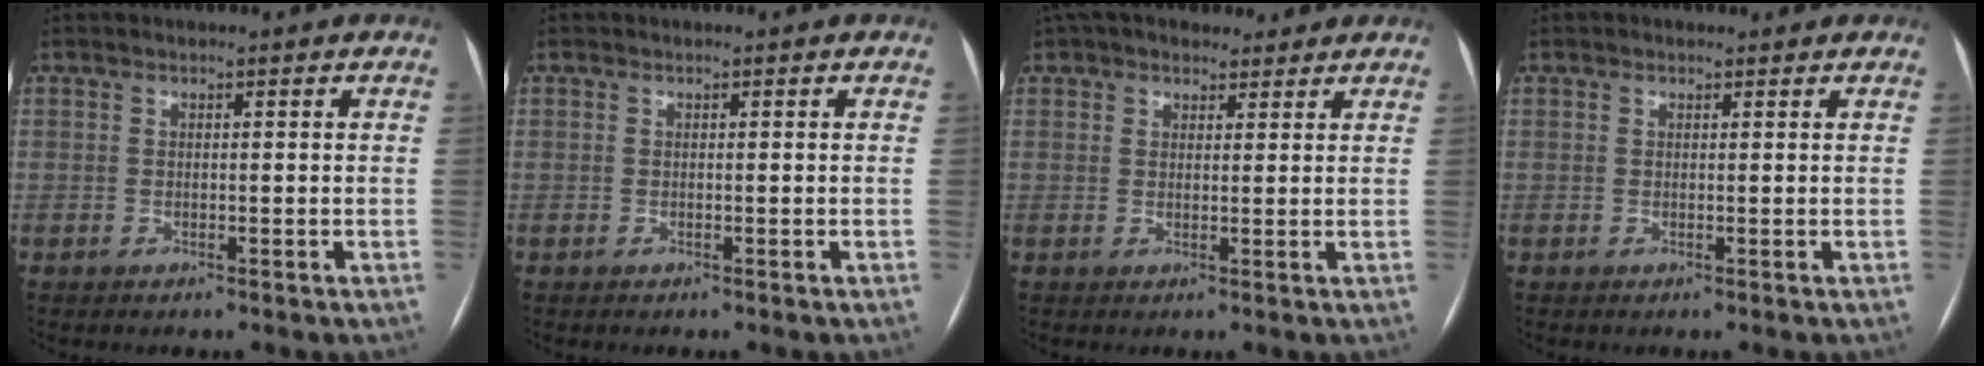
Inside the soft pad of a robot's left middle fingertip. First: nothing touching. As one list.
[{"total": 0.0}, {"total": 8.7, "force": [7.2, 3.8, 3.0], "torque": [-0.042, 0.038, 0.110]}, {"total": 0.8, "force": [0.6, 0.5, 0.1], "torque": [-0.006, 0.005, 0.006]}]